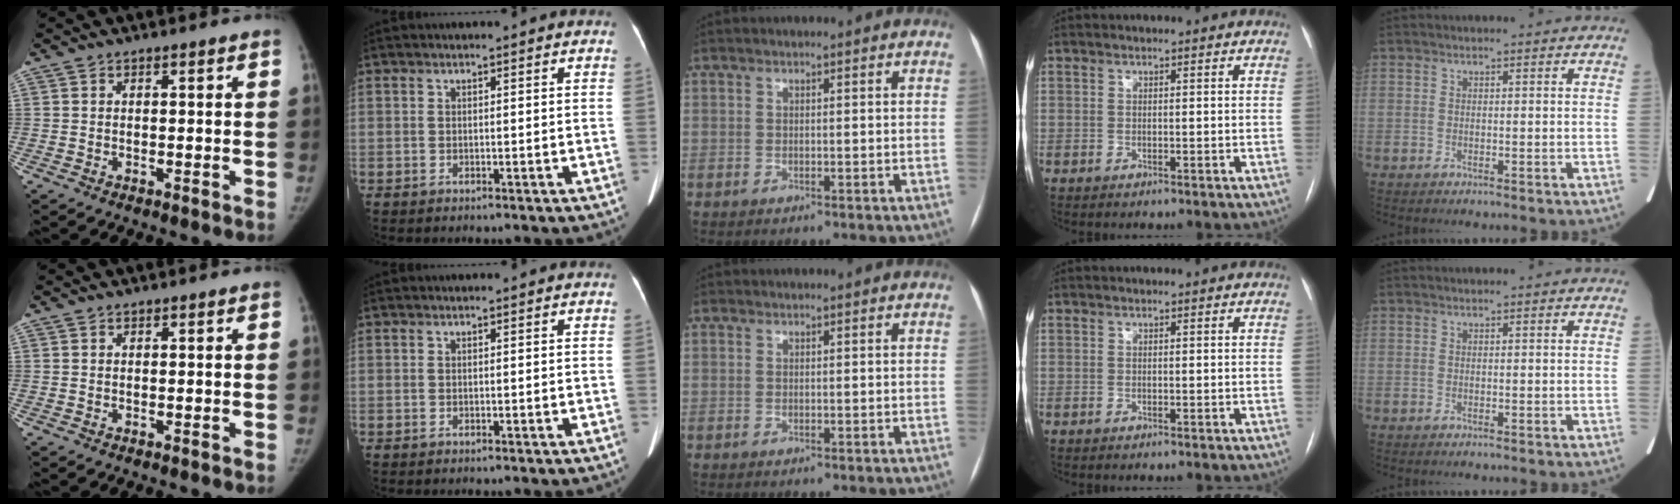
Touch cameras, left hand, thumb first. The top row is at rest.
{}